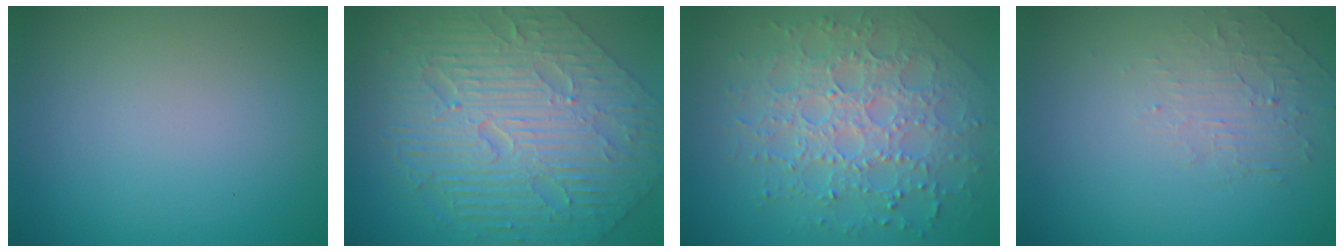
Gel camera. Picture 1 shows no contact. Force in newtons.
{"total": 10.8, "press": 7.2, "slide": 8.1}
{"total": 7.7, "press": 5.5, "slide": 5.4}
{"total": 1.9, "press": 0.6, "slide": 1.8}